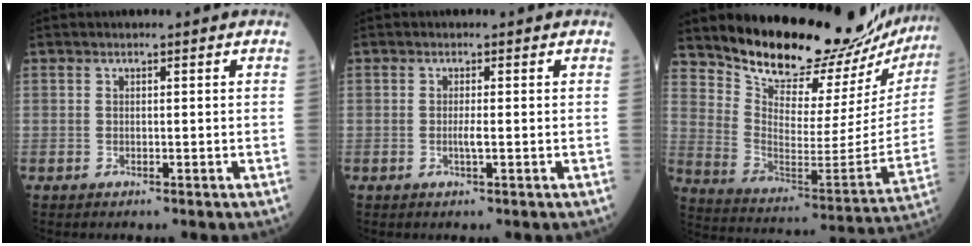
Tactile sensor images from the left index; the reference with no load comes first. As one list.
[{"total": 1.3, "force": [-0.7, -0.1, 1.1], "torque": [-0.026, -0.007, -0.013]}, {"total": 24.2, "force": [22.6, 4.5, 7.4], "torque": [-0.124, -0.113, 0.312]}]